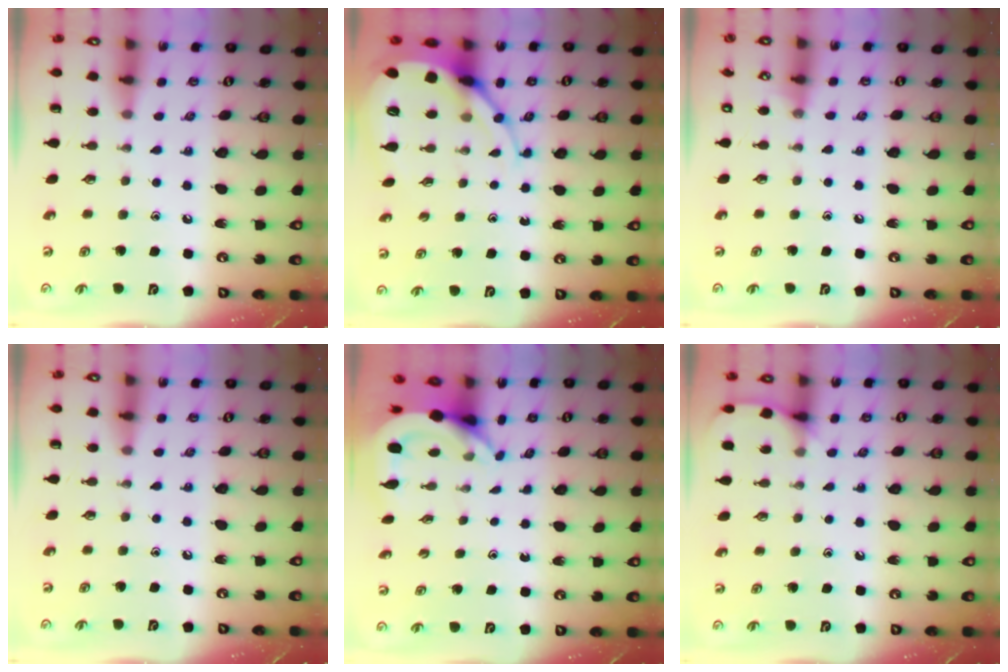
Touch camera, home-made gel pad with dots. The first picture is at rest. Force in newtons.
{"total": 9.9, "press": 9.8, "slide": 1.2}
{"total": 2.9, "press": 2.9, "slide": 0.4}
{"total": 0.0}
{"total": 4.6, "press": 4.6, "slide": 0.3}
{"total": 5.7, "press": 5.7, "slide": 0.7}